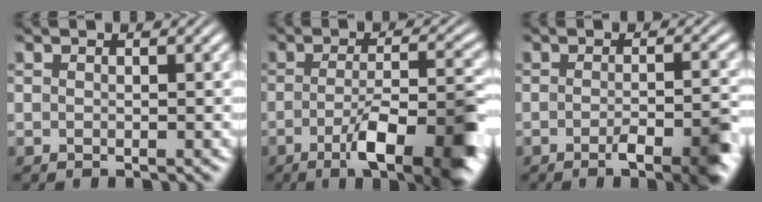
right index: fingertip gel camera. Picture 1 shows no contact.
{"total": 10.5, "force": [-4.2, 2.6, 9.3], "torque": [-0.131, -0.016, -0.057]}
{"total": 4.2, "force": [-2.3, 0.8, 3.4], "torque": [-0.043, -0.001, -0.044]}